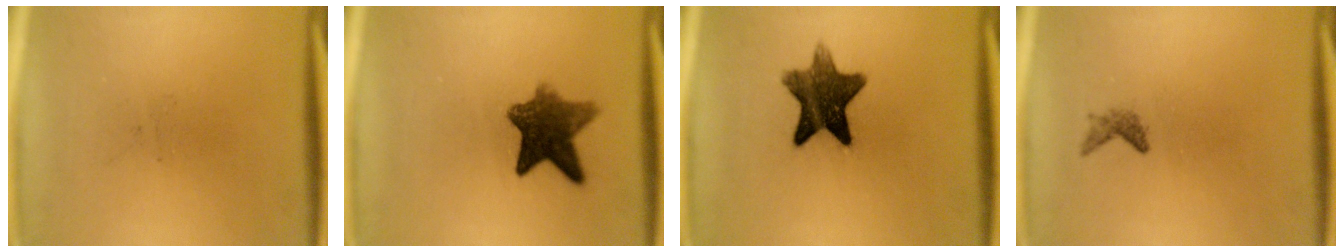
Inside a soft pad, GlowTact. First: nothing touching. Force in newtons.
{"total": 8.2}
{"total": 10.9}
{"total": 1.1}